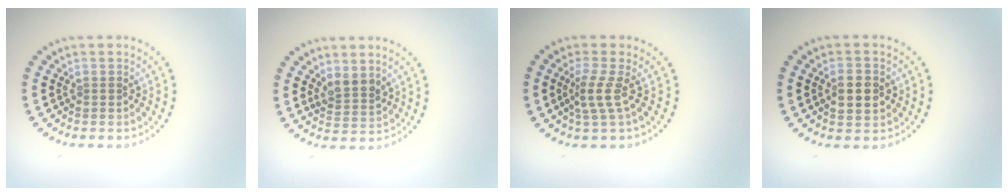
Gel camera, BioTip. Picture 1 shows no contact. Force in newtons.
{"total": 2.2, "press": 1.9, "slide": 1.1}
{"total": 2.3, "press": 1.5, "slide": 1.7}
{"total": 2.9, "press": 2.9, "slide": 0.2}